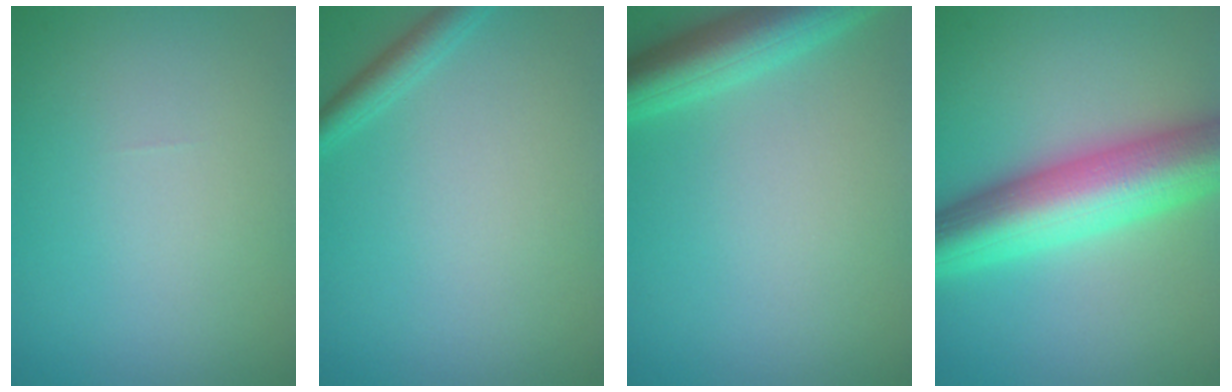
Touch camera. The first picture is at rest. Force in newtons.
{"total": 1.8, "press": 1.7, "slide": 0.1}
{"total": 5.1, "press": 5.1, "slide": 0.3}
{"total": 9.9, "press": 9.9, "slide": 0.2}